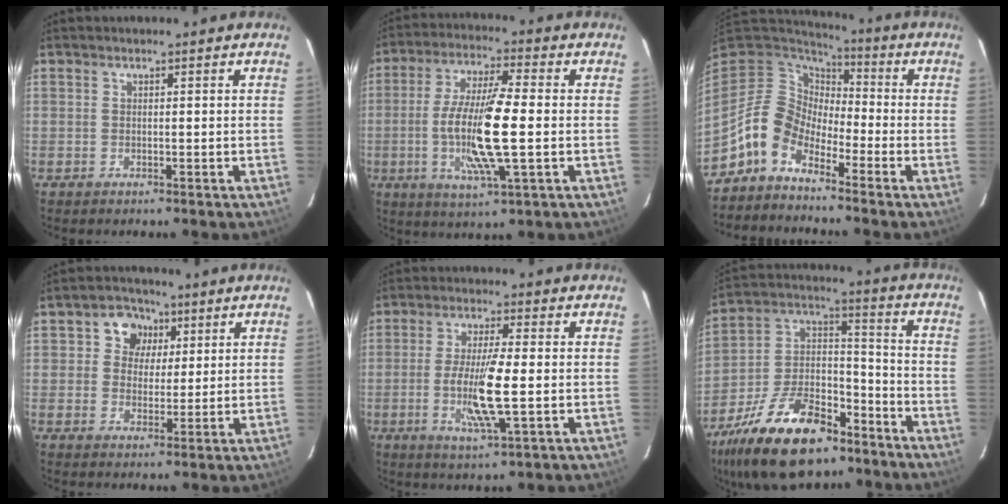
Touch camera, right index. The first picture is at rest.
{"total": 14.3, "force": [-2.1, 1.9, 14.0], "torque": [-0.273, -0.010, -0.041]}
{"total": 9.6, "force": [-6.5, 5.8, 3.8], "torque": [-0.081, 0.023, -0.143]}
{"total": 6.5, "force": [2.1, 5.8, 2.0], "torque": [-0.030, 0.010, 0.030]}
{"total": 10.0, "force": [-1.8, 1.1, 9.8], "torque": [-0.185, -0.014, -0.034]}
{"total": 22.4, "force": [-14.7, 11.0, 12.8], "torque": [-0.260, 0.021, -0.243]}